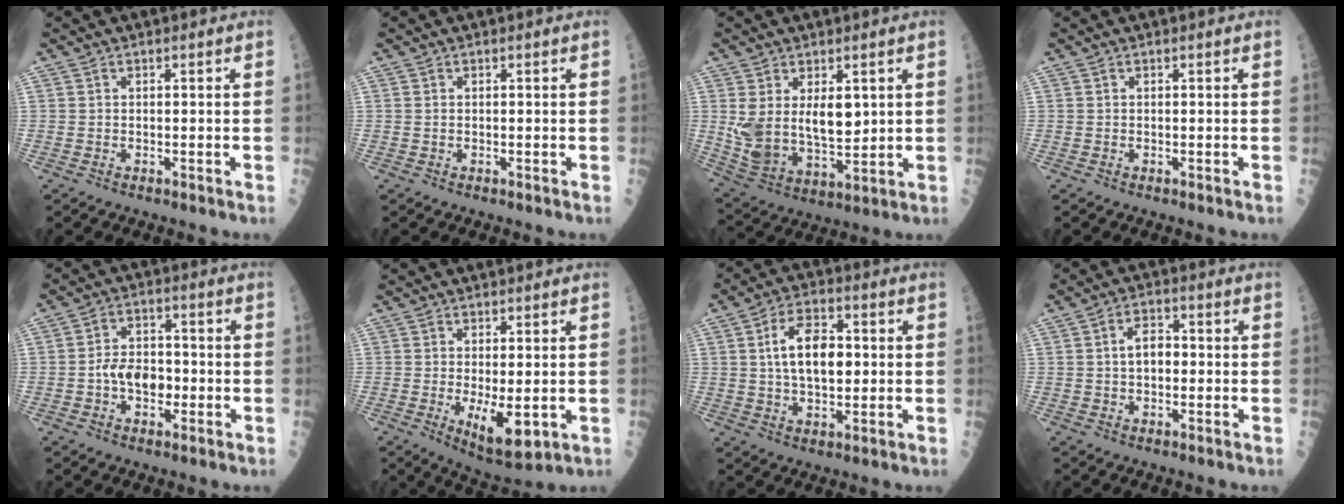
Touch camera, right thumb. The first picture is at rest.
{"total": 0.0}
{"total": 12.2, "force": [2.6, 6.8, 9.7], "torque": [-0.161, -0.023, 0.066]}
{"total": 0.0}
{"total": 7.5, "force": [-1.6, 4.9, 5.4], "torque": [-0.065, 0.022, -0.032]}
{"total": 7.9, "force": [-1.3, 3.1, 7.1], "torque": [-0.104, -0.020, -0.007]}
{"total": 10.7, "force": [1.2, 5.8, 8.9], "torque": [-0.134, 0.006, 0.020]}
{"total": 4.6, "force": [0.0, 2.8, 3.6], "torque": [-0.050, 0.013, -0.004]}